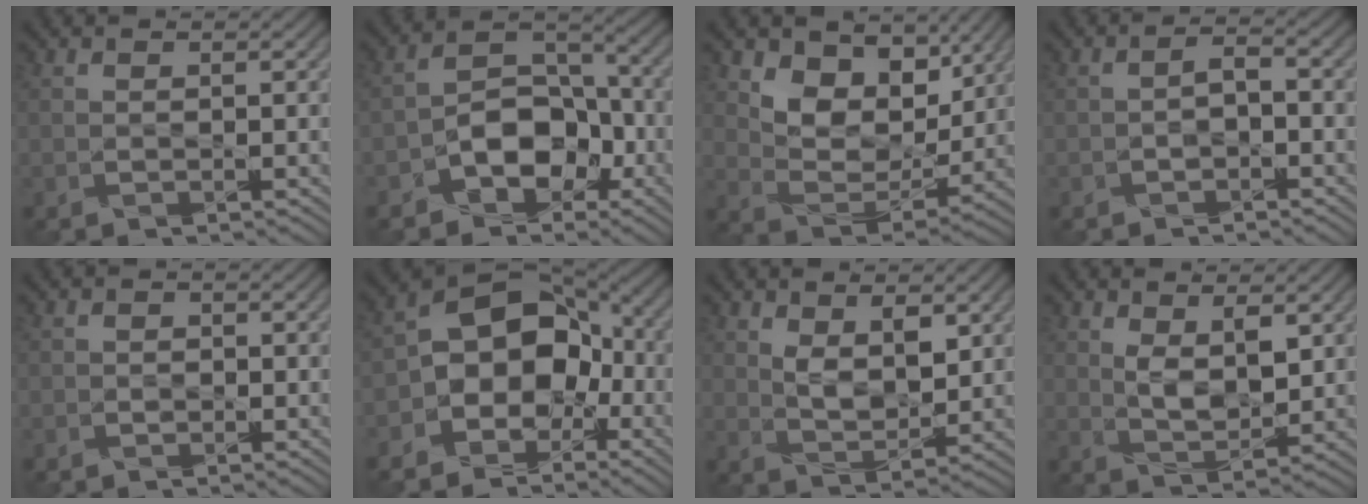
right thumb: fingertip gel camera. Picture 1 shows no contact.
{"total": 8.1, "force": [-3.8, 5.5, 4.7], "torque": [-0.073, 0.003, -0.075]}
{"total": 9.2, "force": [4.9, 6.0, 4.9], "torque": [-0.102, -0.018, 0.083]}
{"total": 1.9, "force": [-0.8, 1.1, 1.4], "torque": [-0.027, 0.003, -0.018]}
{"total": 1.1, "force": [-0.5, 0.9, 0.4], "torque": [-0.005, -0.003, -0.010]}
{"total": 10.1, "force": [-2.5, 7.6, 6.2], "torque": [-0.094, 0.001, -0.067]}
{"total": 5.1, "force": [2.0, 2.8, 3.7], "torque": [-0.078, -0.010, 0.039]}
{"total": 4.8, "force": [1.6, 2.5, 3.8], "torque": [-0.082, -0.008, 0.035]}